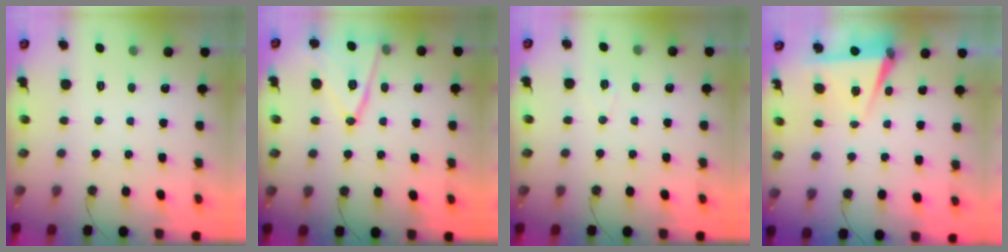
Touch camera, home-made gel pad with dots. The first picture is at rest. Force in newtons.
{"total": 14.1, "press": 13.7, "slide": 3.3}
{"total": 5.1, "press": 4.7, "slide": 2.0}
{"total": 6.7, "press": 5.0, "slide": 4.4}